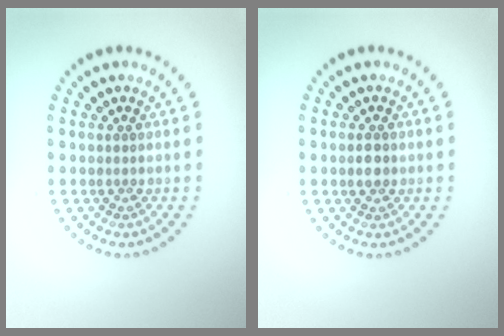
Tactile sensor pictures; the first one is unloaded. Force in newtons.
{"total": 1.5, "press": 1.4, "slide": 0.2}